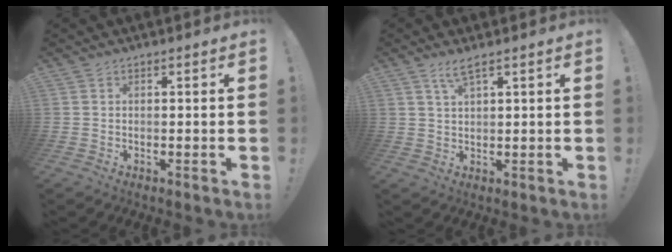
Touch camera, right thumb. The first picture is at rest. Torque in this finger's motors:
{"motor_torque": [0.05, -0.09, -0.10, 0.16, -0.04]}